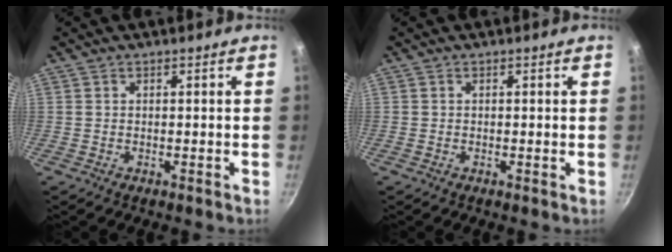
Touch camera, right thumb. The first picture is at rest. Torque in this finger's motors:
{"motor_torque": [-0.10, -0.02, 0.43, -0.22, 0.03]}